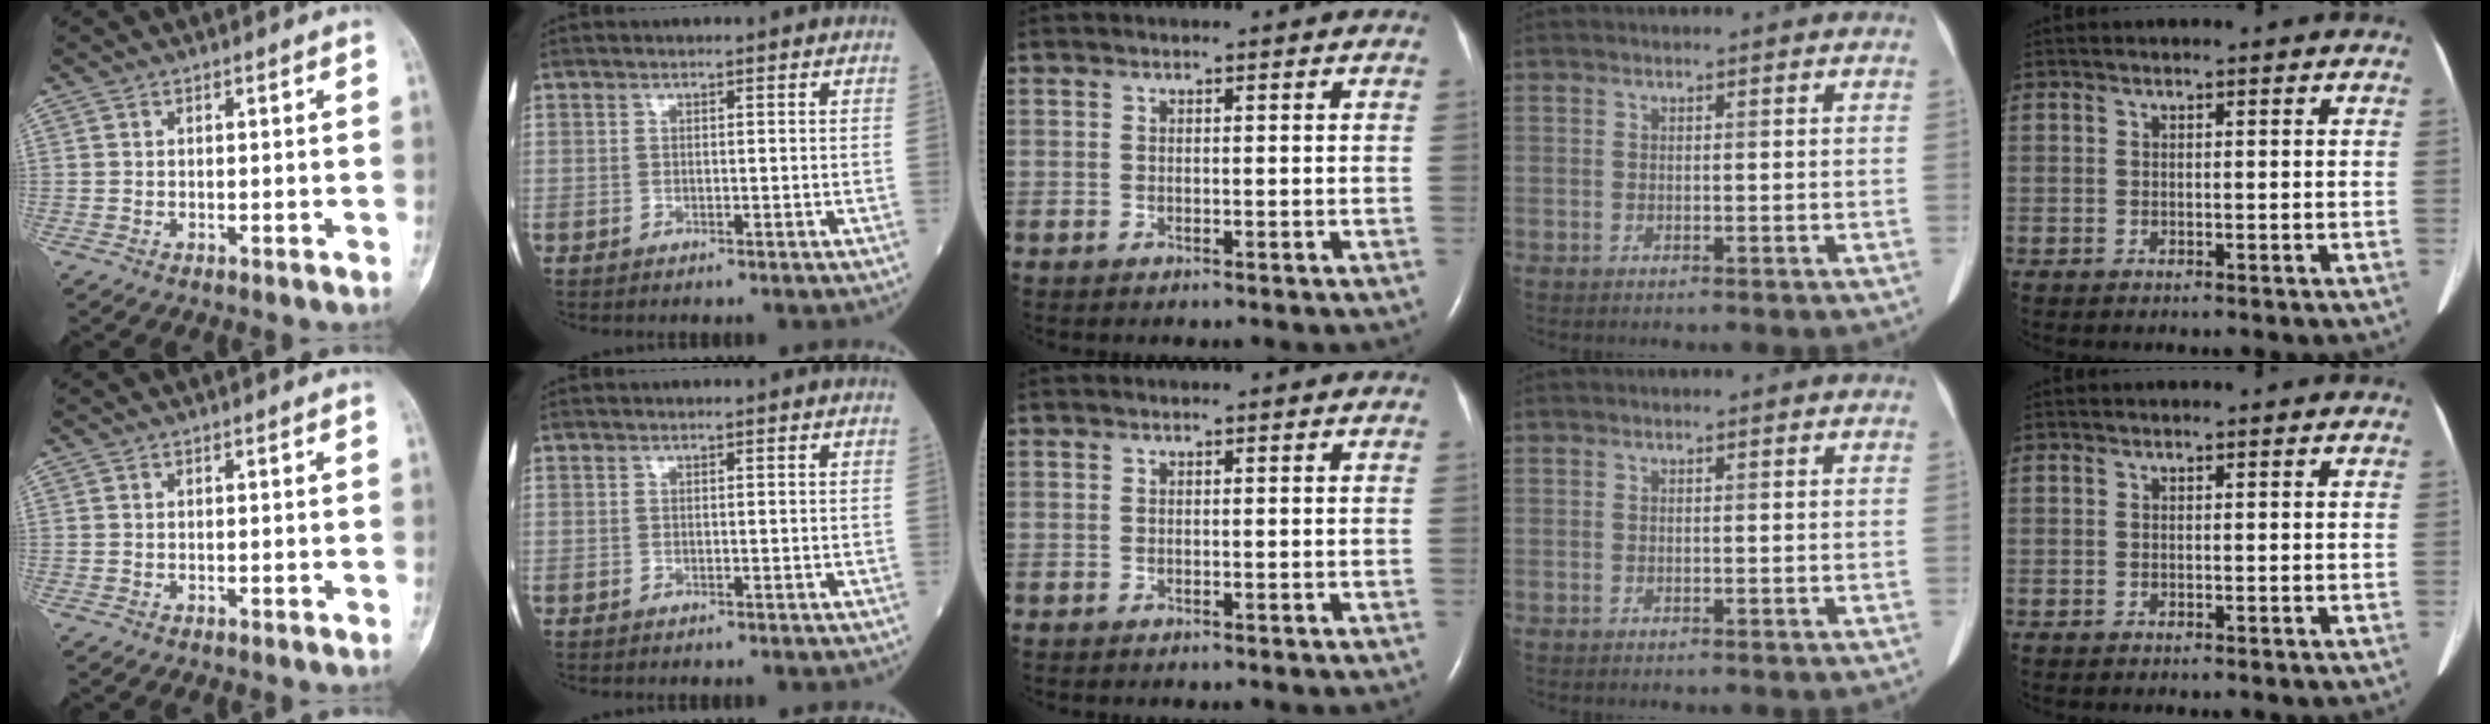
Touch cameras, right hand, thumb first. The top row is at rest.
{}